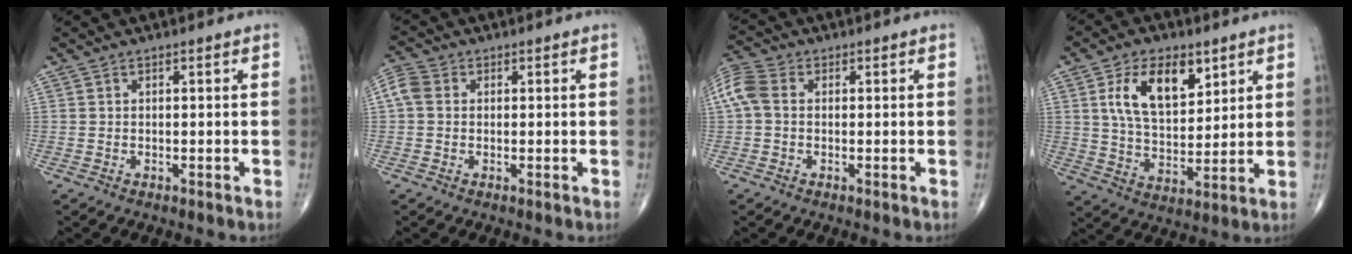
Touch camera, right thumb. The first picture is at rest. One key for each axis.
{"total": 3.8, "fx": 0.4, "fy": 3.2, "fz": 2.1, "tx": -0.049, "ty": 0.014, "tz": 0.001}
{"total": 6.8, "fx": 0.6, "fy": 4.9, "fz": 4.7, "tx": -0.118, "ty": 0.023, "tz": 0.006}
{"total": 13.2, "fx": 5.6, "fy": 7.2, "fz": 9.6, "tx": -0.145, "ty": -0.023, "tz": 0.107}